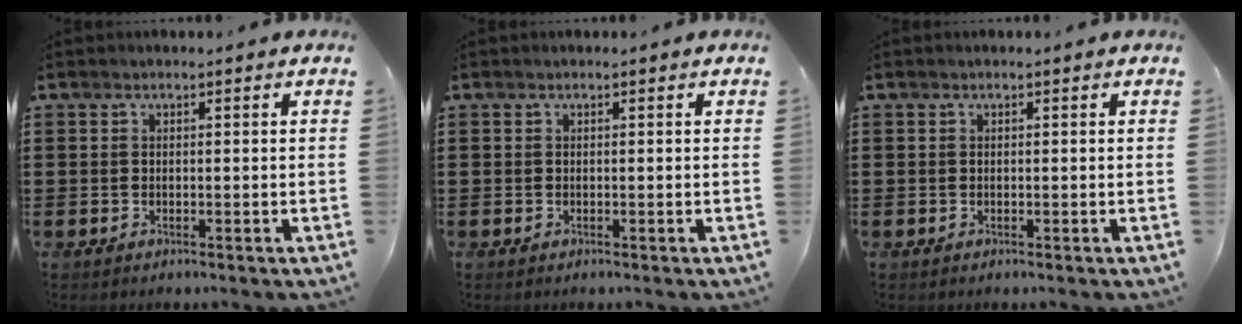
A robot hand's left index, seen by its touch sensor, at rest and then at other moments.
{"total": 0.0}
{"total": 0.0}